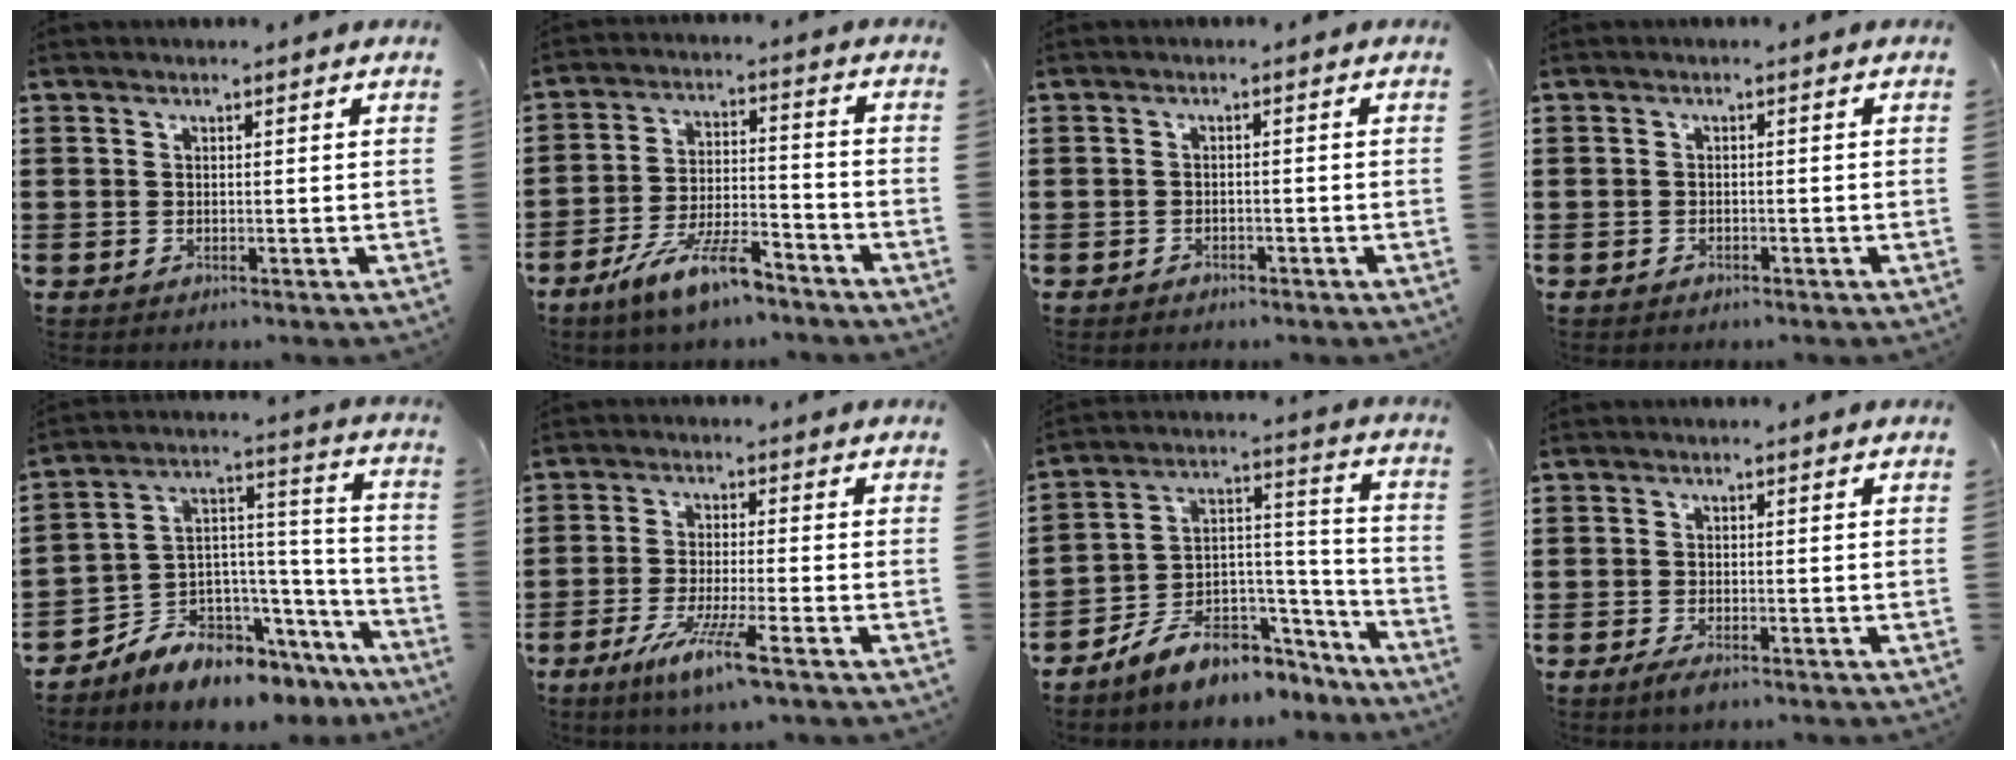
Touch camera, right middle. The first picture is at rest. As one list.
[{"total": 9.2, "force": [-7.0, 1.6, 5.8], "torque": [-0.120, 0.002, -0.136]}, {"total": 1.1, "force": [-1.0, 0.5, 0.0], "torque": [-0.003, 0.003, -0.023]}, {"total": 0.8, "force": [-0.7, 0.4, 0.1], "torque": [-0.002, 0.002, -0.017]}, {"total": 6.8, "force": [-6.3, 2.5, 0.0], "torque": [-0.026, -0.011, -0.128]}, {"total": 7.2, "force": [-4.9, 0.2, 5.2], "torque": [-0.108, -0.016, -0.090]}, {"total": 7.9, "force": [-6.5, 3.7, 2.7], "torque": [-0.051, 0.017, -0.121]}, {"total": 1.6, "force": [-0.9, 0.3, 1.3], "torque": [-0.032, -0.007, -0.019]}]